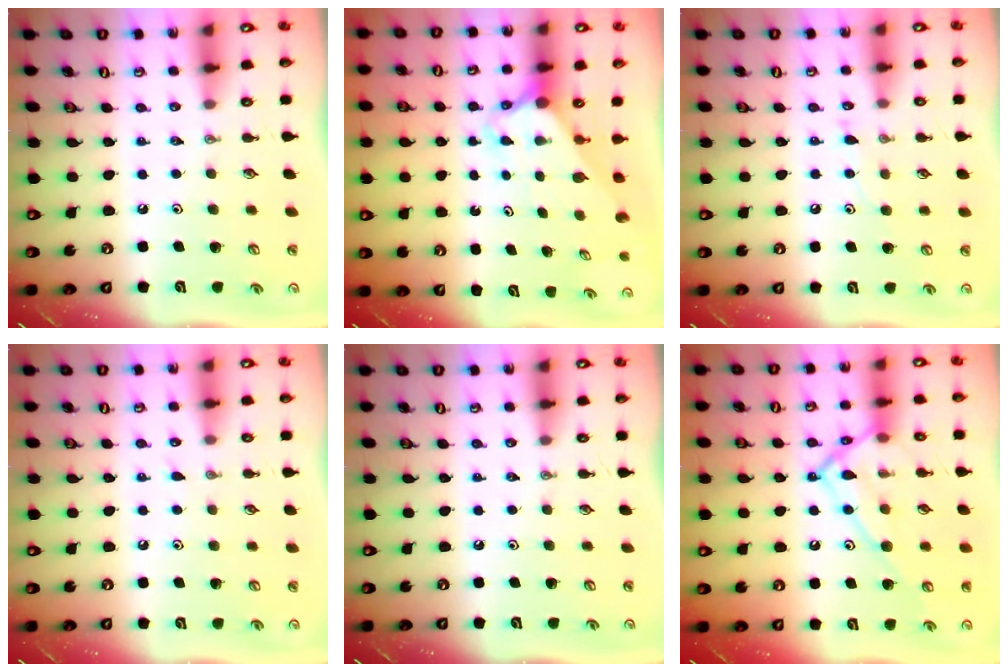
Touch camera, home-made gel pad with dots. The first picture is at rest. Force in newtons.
{"total": 2.7, "press": 2.7, "slide": 0.1}
{"total": 7.1, "press": 7.1, "slide": 0.5}
{"total": 4.2, "press": 4.2, "slide": 0.6}
{"total": 0.0}
{"total": 15.6, "press": 15.6, "slide": 1.2}